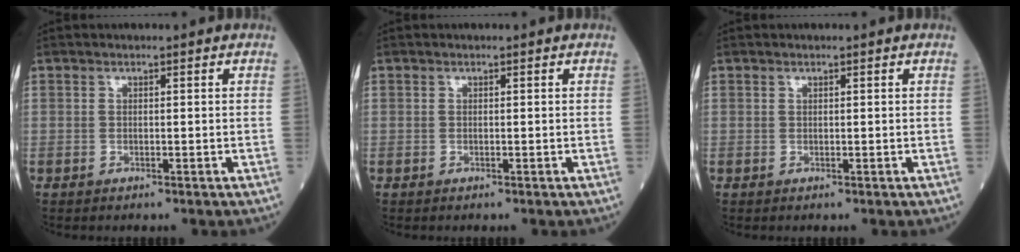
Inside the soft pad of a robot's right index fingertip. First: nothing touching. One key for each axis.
{"total": 0.0}
{"total": 0.0}